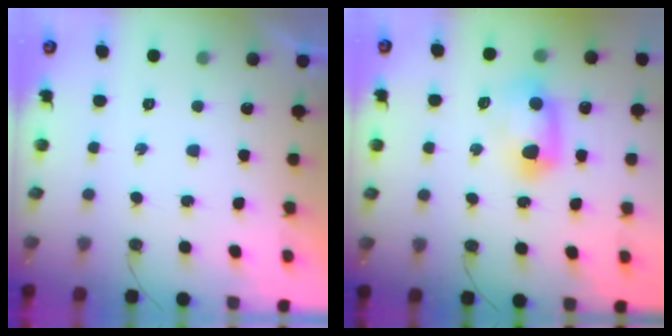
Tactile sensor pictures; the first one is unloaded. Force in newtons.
{"total": 10.9, "press": 10.4, "slide": 3.4}